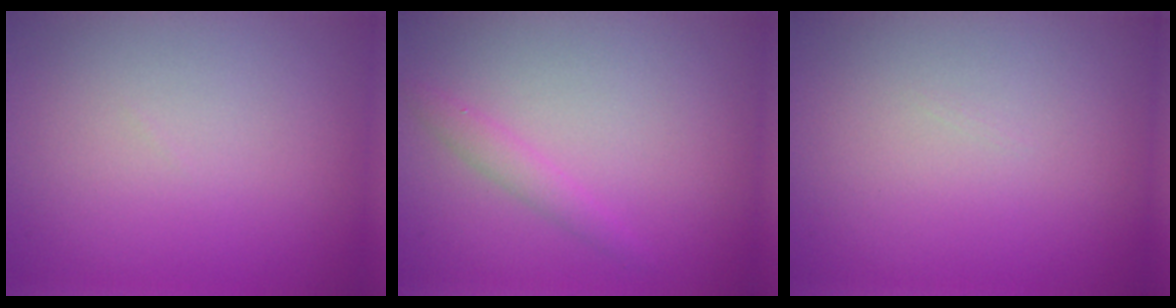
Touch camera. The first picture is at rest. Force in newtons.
{"total": 1.3, "press": 1.3, "slide": 0.0}
{"total": 0.0}